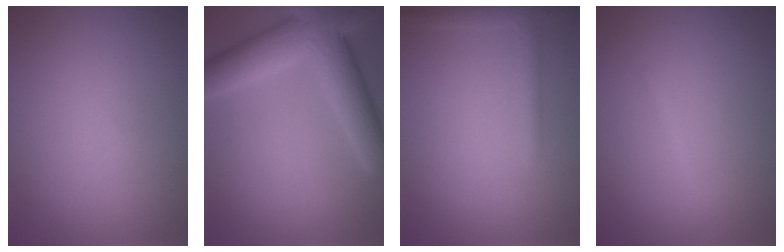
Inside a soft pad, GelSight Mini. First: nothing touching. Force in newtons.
{"total": 9.2, "press": 9.2, "slide": 0.4}
{"total": 1.9, "press": 1.8, "slide": 0.2}
{"total": 1.0, "press": 1.0, "slide": 0.1}